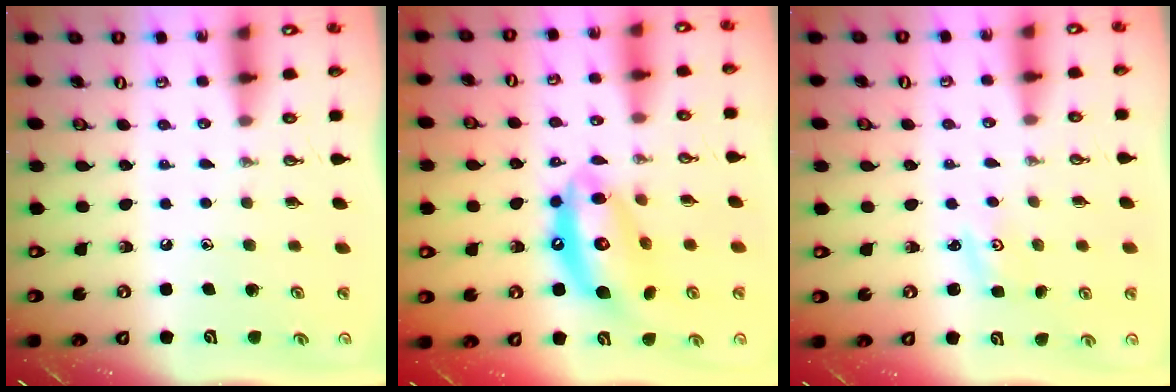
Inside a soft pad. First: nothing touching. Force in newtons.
{"total": 15.1, "press": 15.0, "slide": 1.8}
{"total": 1.0, "press": 0.9, "slide": 0.2}